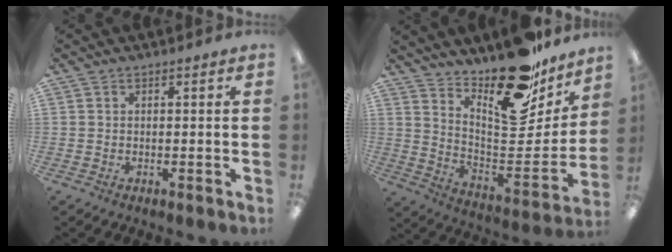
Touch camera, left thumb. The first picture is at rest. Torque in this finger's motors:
{"motor_torque": [0.30, 0.26, 1.08, -1.69, 0.13]}